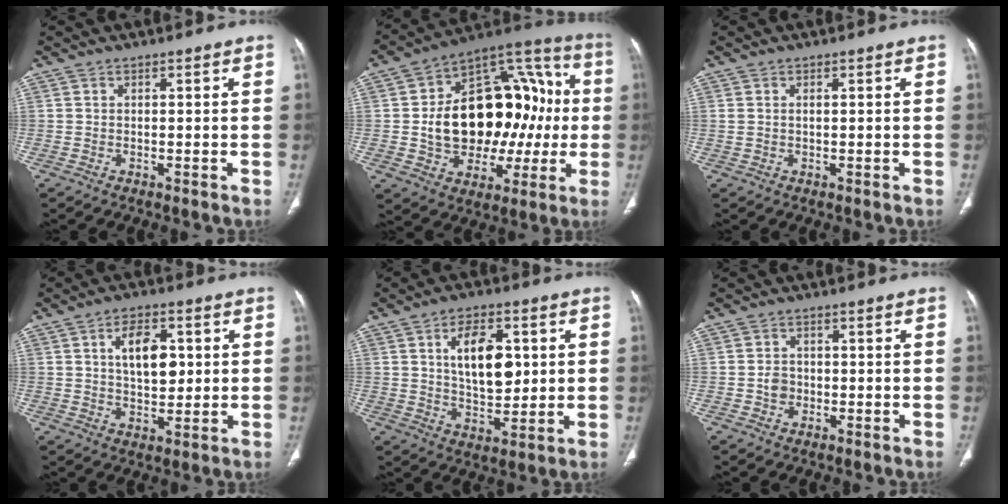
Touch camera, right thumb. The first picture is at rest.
{"total": 27.4, "force": [0.0, 17.8, 20.8], "torque": [-0.275, 0.048, 0.010]}
{"total": 1.2, "force": [0.4, 0.6, 1.0], "torque": [-0.030, 0.010, 0.015]}
{"total": 8.8, "force": [2.0, 4.9, 7.0], "torque": [-0.091, -0.010, 0.035]}
{"total": 11.8, "force": [2.7, 6.6, 9.5], "torque": [-0.124, -0.015, 0.050]}
{"total": 2.6, "force": [-0.6, 2.2, 1.1], "torque": [-0.007, 0.009, -0.013]}